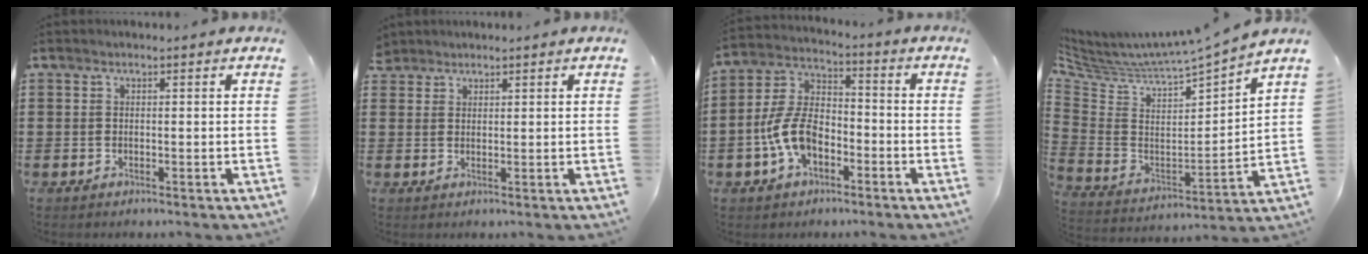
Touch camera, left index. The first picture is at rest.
{"total": 1.7, "force": [1.5, 0.8, 0.0], "torque": [-0.004, 0.004, 0.030]}
{"total": 8.7, "force": [-3.8, 4.8, 6.2], "torque": [-0.161, 0.004, -0.080]}
{"total": 4.2, "force": [4.1, 0.5, 0.7], "torque": [-0.045, -0.050, 0.062]}